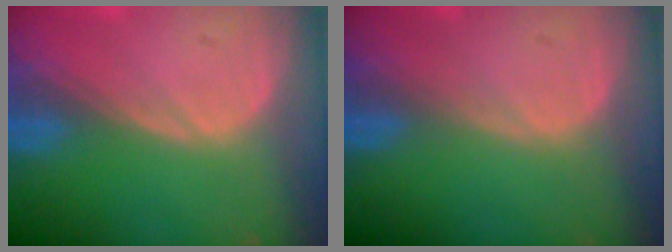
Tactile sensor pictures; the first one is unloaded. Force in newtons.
{"total": 0.0}